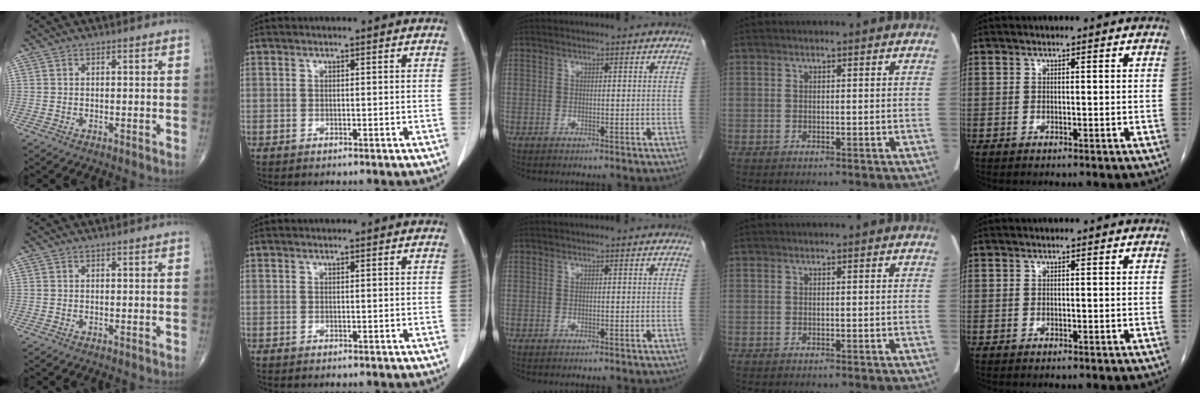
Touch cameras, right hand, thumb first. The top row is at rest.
{}